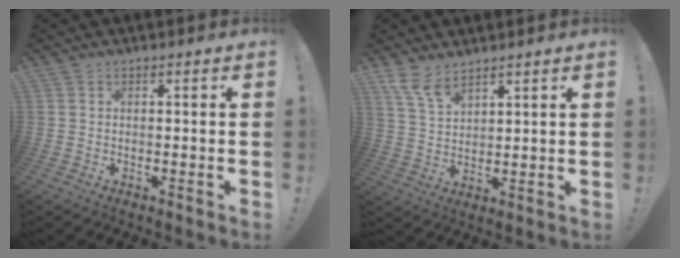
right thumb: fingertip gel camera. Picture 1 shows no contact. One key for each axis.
{"total": 7.1, "fx": 5.7, "fy": 2.5, "fz": 3.5, "tx": -0.077, "ty": -0.027, "tz": 0.109}